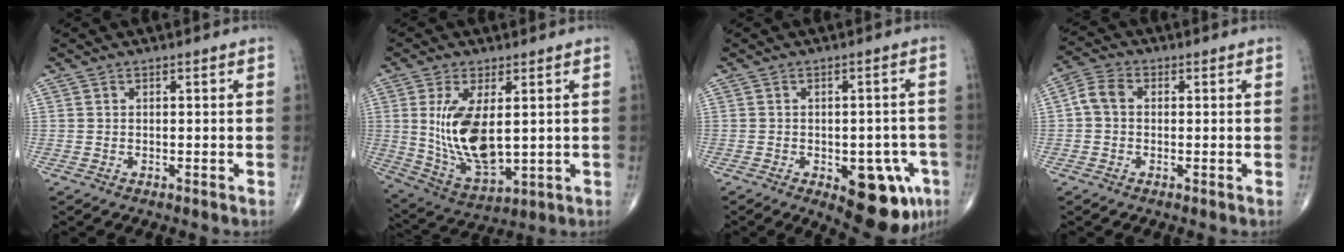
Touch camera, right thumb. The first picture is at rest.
{"total": 13.9, "force": [1.7, 6.7, 12.1], "torque": [-0.224, -0.023, 0.052]}
{"total": 12.9, "force": [-5.4, 6.1, 10.0], "torque": [-0.090, 0.018, -0.058]}
{"total": 4.3, "force": [0.0, 3.3, 2.8], "torque": [-0.053, 0.015, -0.007]}